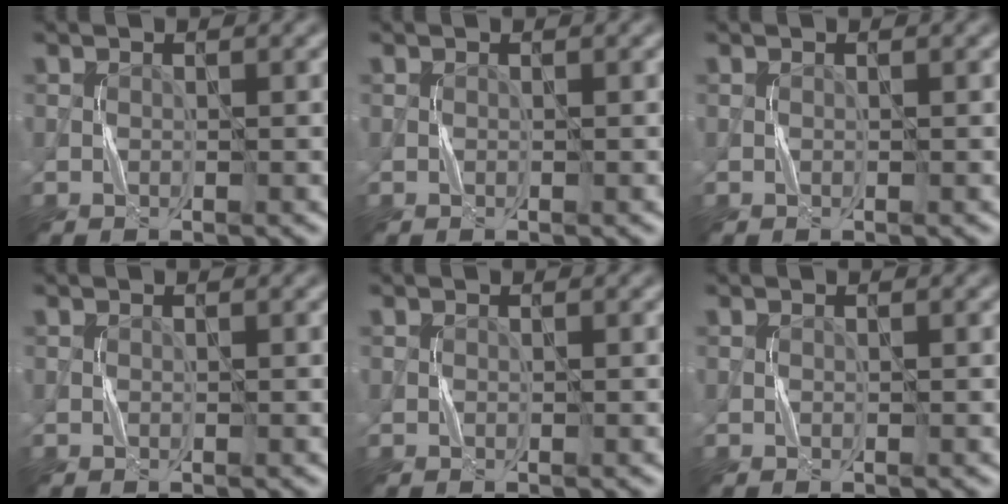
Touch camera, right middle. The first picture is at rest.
{"total": 0.0}
{"total": 0.0}
{"total": 0.0}
{"total": 0.0}
{"total": 0.0}